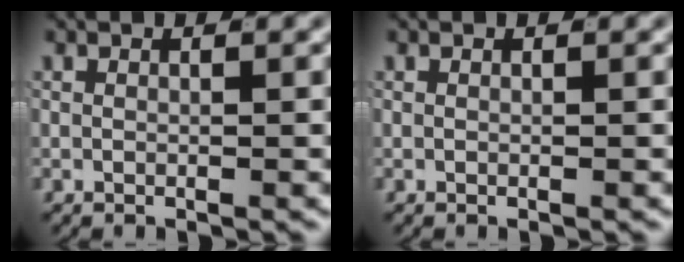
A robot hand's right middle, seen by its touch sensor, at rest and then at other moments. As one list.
[{"total": 0.0}]